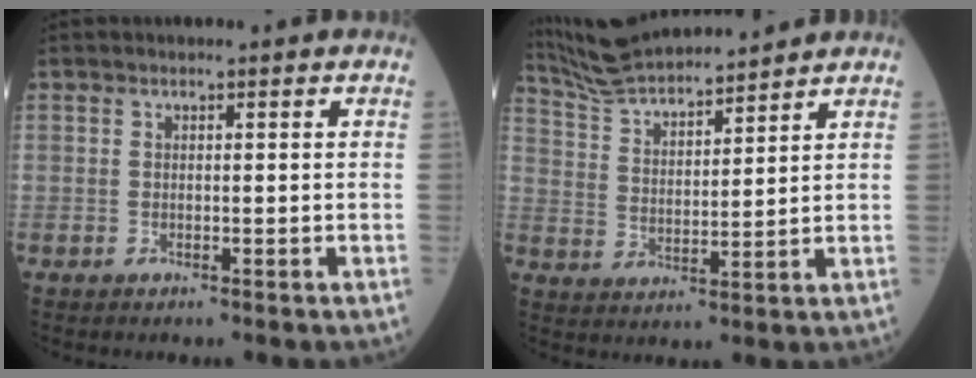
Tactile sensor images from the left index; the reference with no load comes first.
{"total": 12.5, "force": [11.9, 0.9, 3.7], "torque": [-0.079, 0.018, 0.220]}